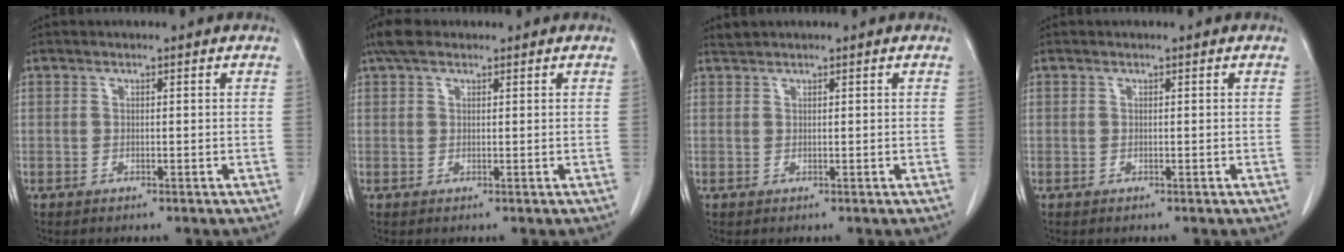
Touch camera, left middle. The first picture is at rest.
{"total": 3.3, "force": [2.4, 1.6, 1.6], "torque": [-0.036, 0.020, 0.044]}
{"total": 0.8, "force": [0.8, -0.2, -0.1], "torque": [-0.006, 0.004, 0.020]}
{"total": 0.0}